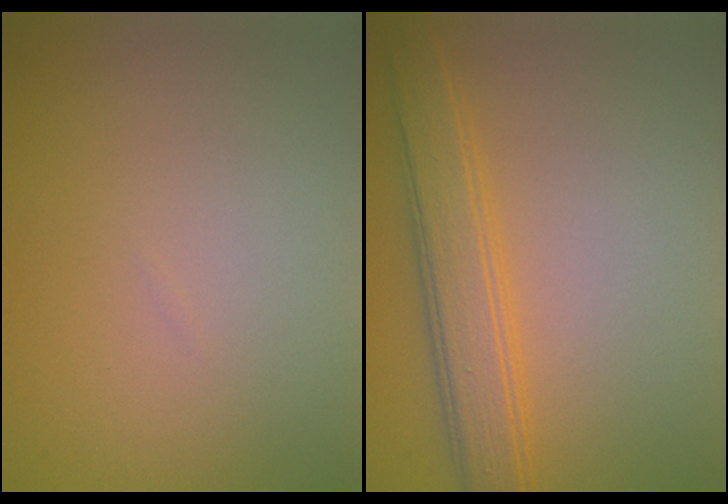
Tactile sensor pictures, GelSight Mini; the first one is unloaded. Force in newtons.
{"total": 4.2, "press": 4.2, "slide": 0.1}